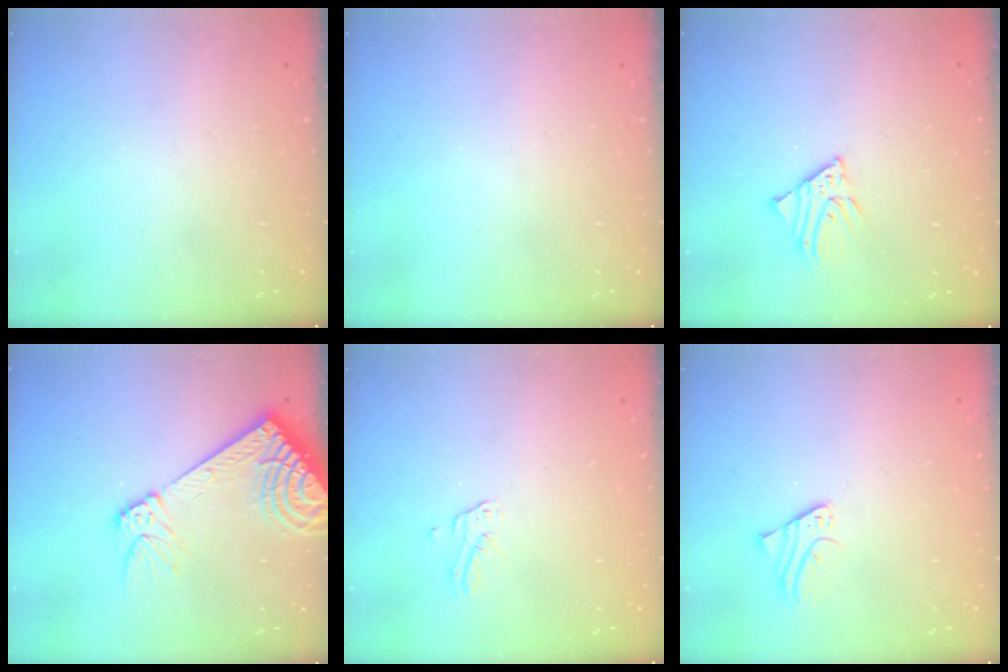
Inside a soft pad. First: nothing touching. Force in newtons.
{"total": 0.0}
{"total": 4.1, "press": 4.1, "slide": 0.3}
{"total": 17.2, "press": 16.8, "slide": 3.7}
{"total": 2.0, "press": 2.0, "slide": 0.1}
{"total": 2.0, "press": 2.0, "slide": 0.2}